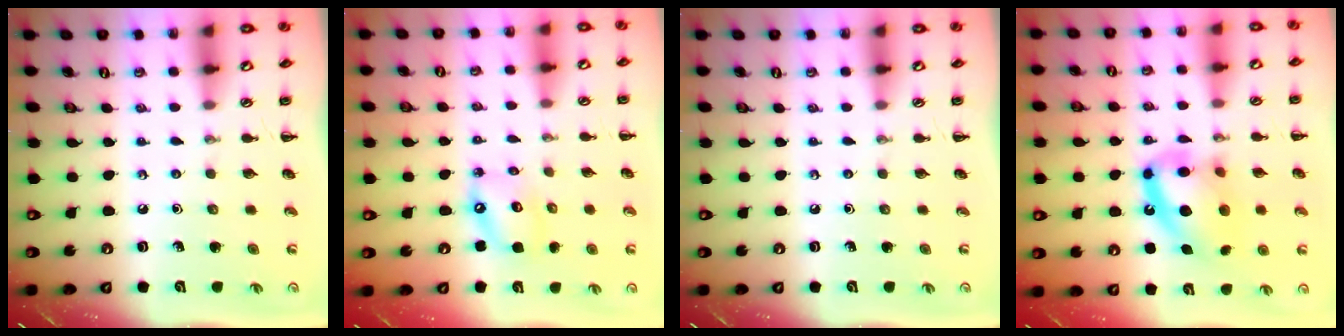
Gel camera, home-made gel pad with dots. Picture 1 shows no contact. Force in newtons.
{"total": 8.2, "press": 8.1, "slide": 1.7}
{"total": 0.0}
{"total": 15.4, "press": 15.1, "slide": 3.2}